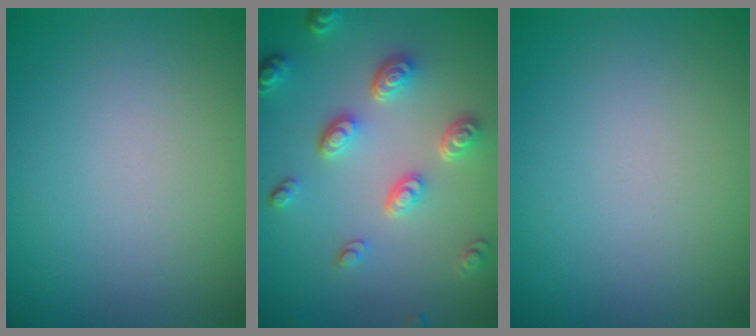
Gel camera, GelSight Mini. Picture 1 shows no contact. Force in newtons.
{"total": 4.6, "press": 3.5, "slide": 3.0}
{"total": 0.0}